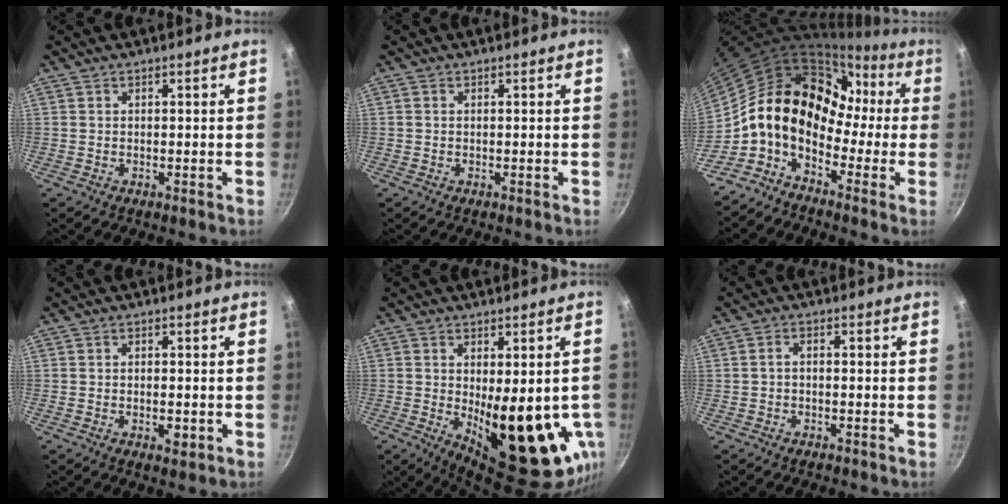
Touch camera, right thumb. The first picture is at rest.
{"total": 0.0}
{"total": 15.4, "force": [-2.5, 11.3, 10.1], "torque": [-0.135, 0.047, -0.069]}
{"total": 2.6, "force": [-0.7, 1.3, 2.2], "torque": [-0.040, -0.002, -0.011]}
{"total": 18.8, "force": [-2.6, 7.6, 17.0], "torque": [-0.202, -0.033, -0.015]}
{"total": 1.6, "force": [-0.6, 0.9, 1.2], "torque": [-0.023, 0.016, -0.013]}